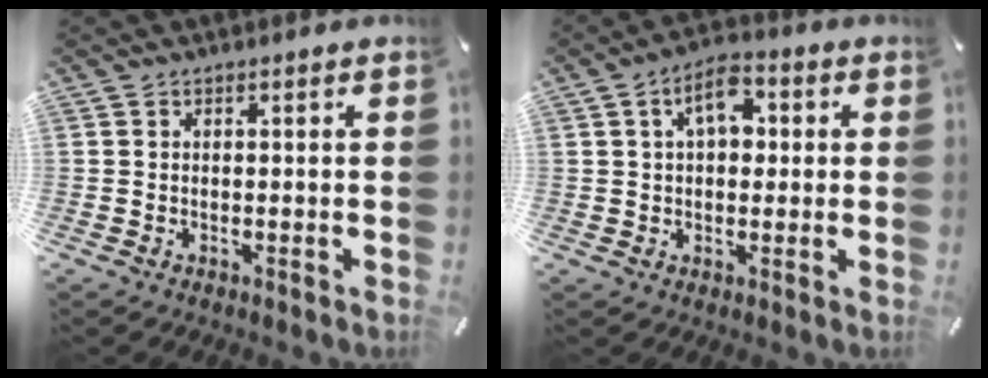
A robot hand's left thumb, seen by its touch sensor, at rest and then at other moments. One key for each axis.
{"total": 8.3, "fx": 2.5, "fy": 4.9, "fz": 6.2, "tx": -0.090, "ty": 0.004, "tz": 0.040}